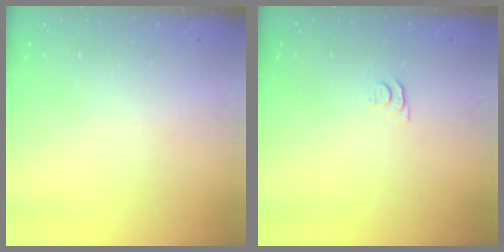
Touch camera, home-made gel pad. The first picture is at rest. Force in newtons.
{"total": 4.4, "press": 4.4, "slide": 0.6}